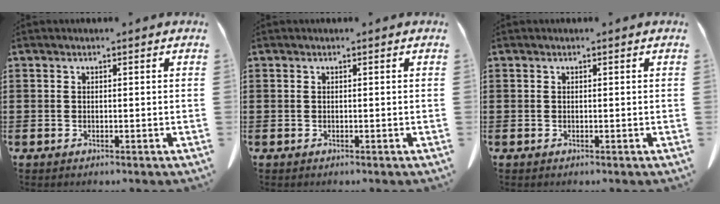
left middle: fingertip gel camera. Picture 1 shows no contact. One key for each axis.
{"total": 0.0}
{"total": 0.0}